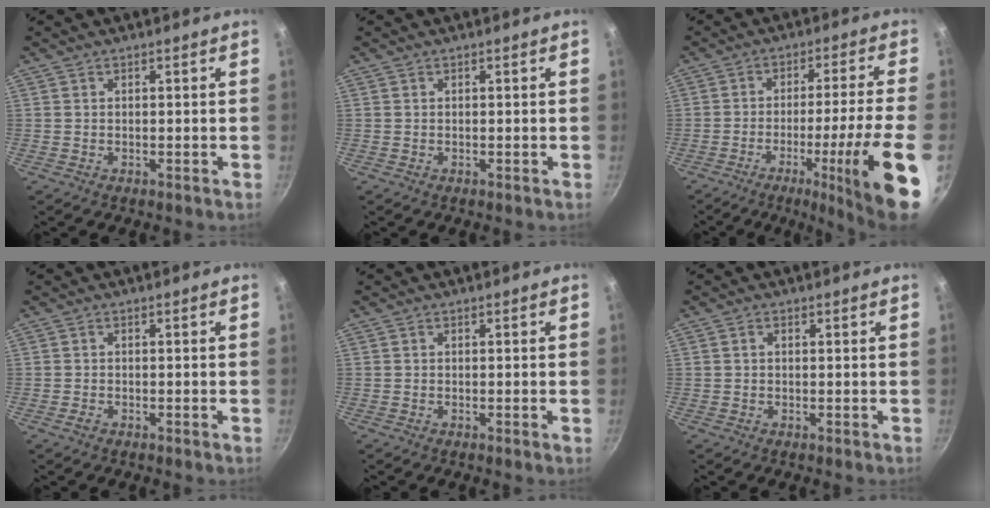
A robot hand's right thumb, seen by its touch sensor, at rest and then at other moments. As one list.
[{"total": 0.0}, {"total": 17.3, "force": [-6.5, 0.5, 16.0], "torque": [-0.227, 0.020, -0.093]}, {"total": 0.9, "force": [-0.6, 0.3, 0.6], "torque": [-0.023, 0.005, -0.016]}, {"total": 0.6, "force": [-0.2, -0.1, 0.6], "torque": [-0.010, -0.001, -0.006]}, {"total": 0.9, "force": [0.2, 0.7, 0.6], "torque": [-0.010, 0.005, 0.003]}]